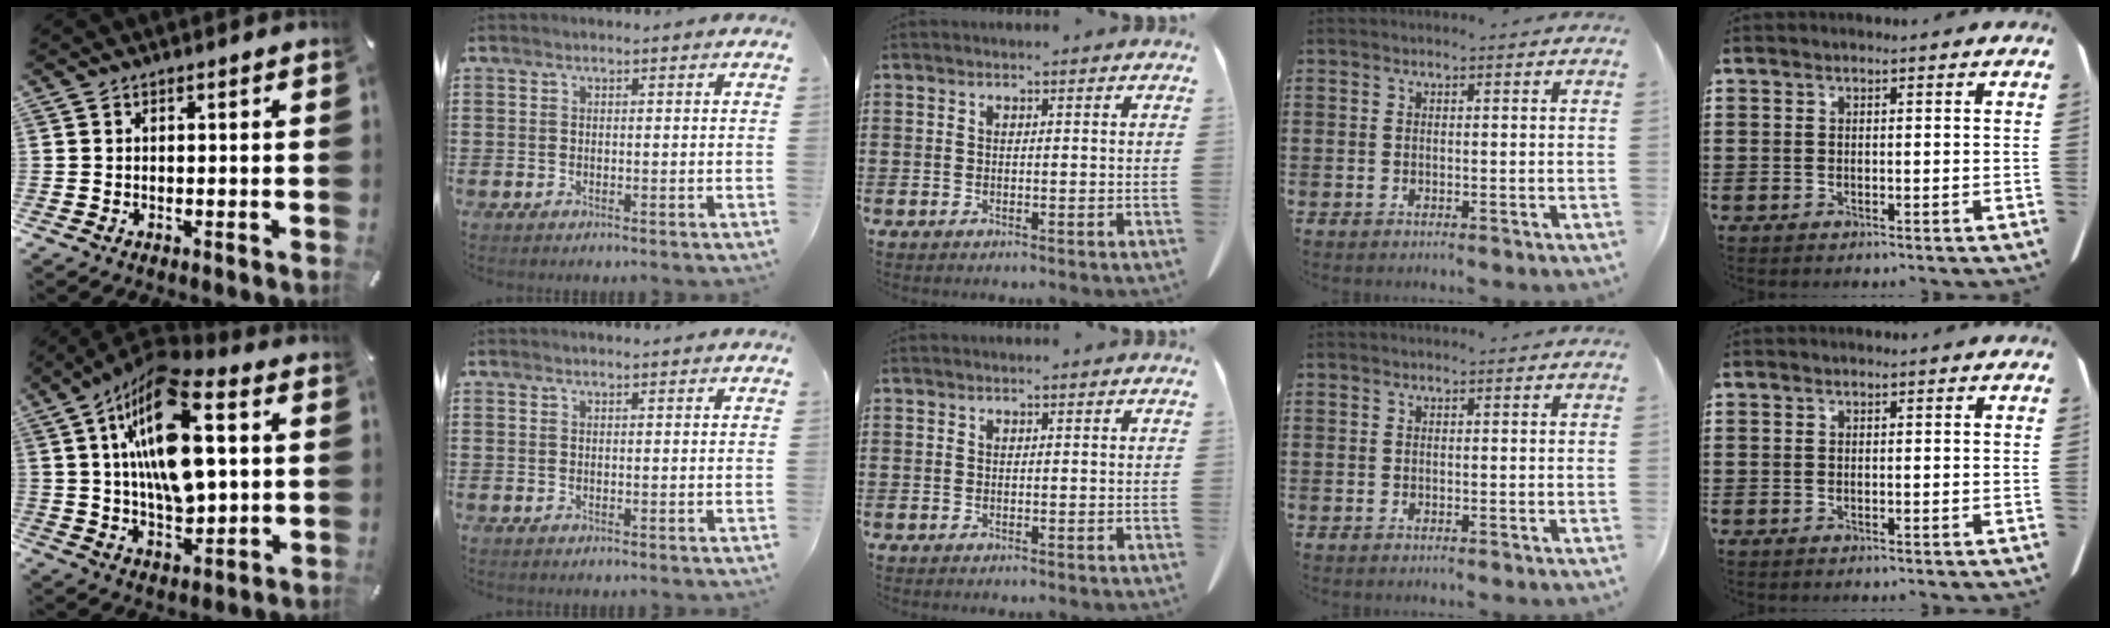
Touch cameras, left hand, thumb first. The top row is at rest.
{"thumb": {"total": 20.3, "force": [5.5, 10.5, 16.4], "torque": [-0.314, -0.004, 0.086]}, "index": {"total": 0.6, "force": [0.5, 0.0, 0.3], "torque": [-0.007, 0.000, 0.011]}}